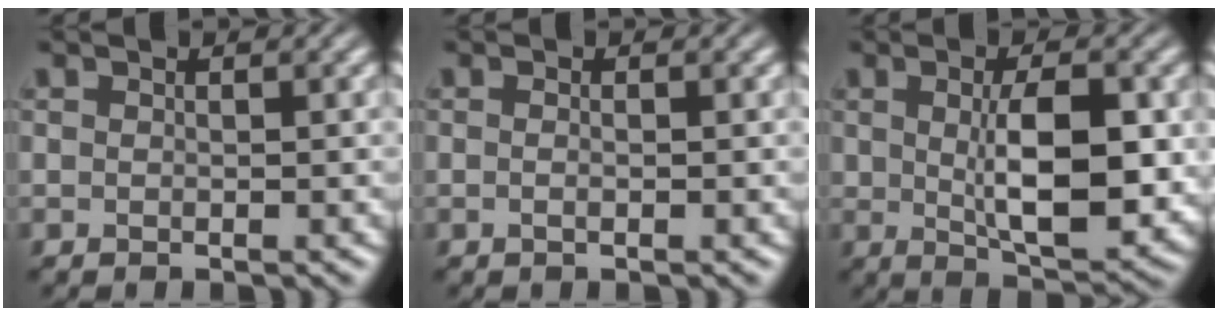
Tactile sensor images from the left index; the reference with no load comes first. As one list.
[{"total": 0.7, "force": [-0.2, 0.1, 0.6], "torque": [-0.014, -0.003, -0.003]}, {"total": 7.7, "force": [0.3, 3.1, 7.1], "torque": [-0.118, -0.008, 0.014]}]